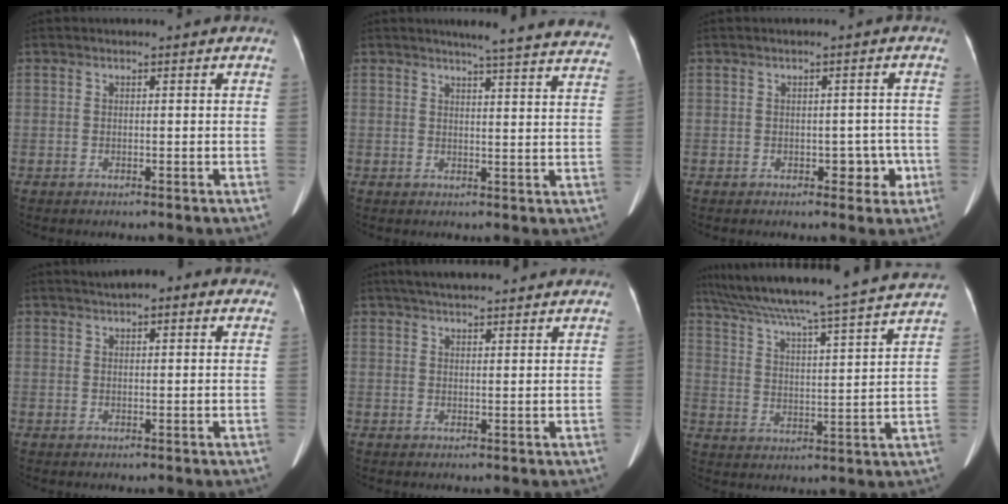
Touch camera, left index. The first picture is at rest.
{"total": 18.4, "force": [17.2, 1.6, 6.4], "torque": [-0.069, -0.043, 0.185]}
{"total": 3.1, "force": [-1.2, 2.0, 2.1], "torque": [-0.019, 0.008, -0.012]}
{"total": 6.4, "force": [4.7, 1.9, 3.9], "torque": [-0.047, 0.026, 0.060]}
{"total": 11.2, "force": [9.8, 1.9, 5.0], "torque": [-0.073, 0.034, 0.128]}
{"total": 25.0, "force": [22.2, -0.8, 11.5], "torque": [-0.199, -0.018, 0.311]}